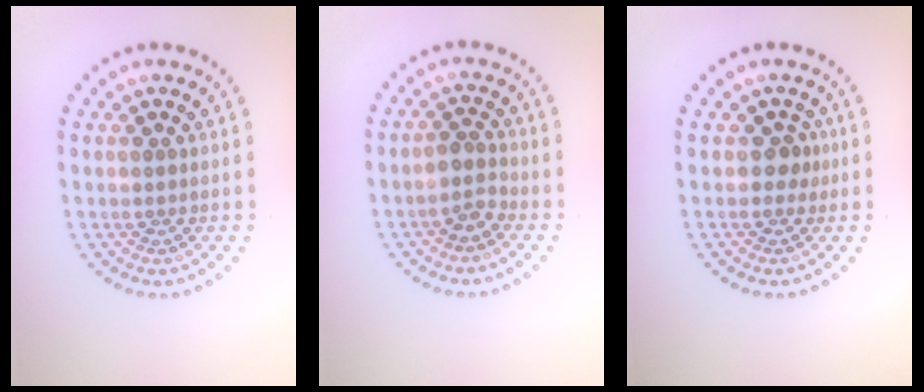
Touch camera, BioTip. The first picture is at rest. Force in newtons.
{"total": 1.9, "press": 1.5, "slide": 1.2}
{"total": 1.2, "press": 1.0, "slide": 0.6}